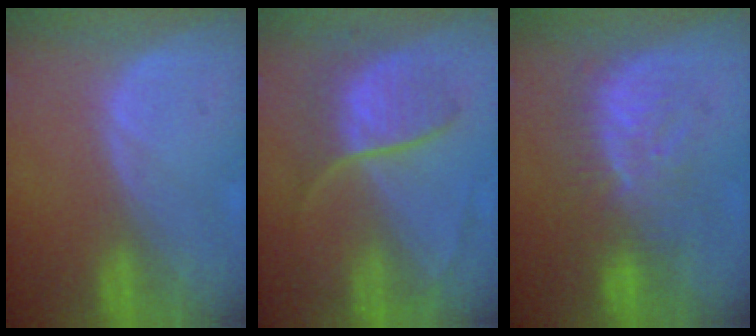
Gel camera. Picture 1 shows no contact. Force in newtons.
{"total": 6.8, "press": 6.7, "slide": 1.2}
{"total": 7.9, "press": 7.8, "slide": 1.6}